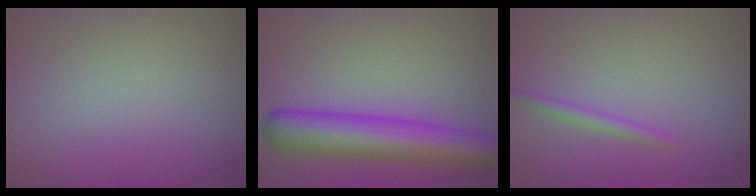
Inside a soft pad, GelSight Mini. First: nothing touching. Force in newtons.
{"total": 7.8, "press": 7.8, "slide": 0.1}
{"total": 1.3, "press": 1.3, "slide": 0.0}